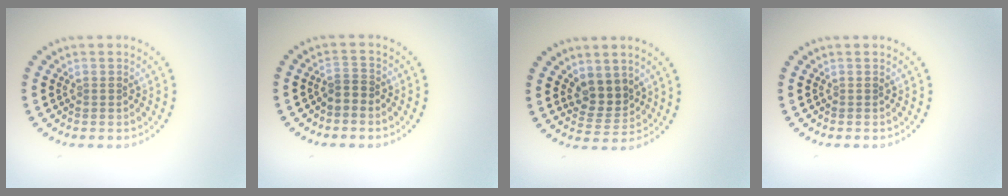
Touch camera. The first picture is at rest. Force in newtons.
{"total": 1.0, "press": 0.7, "slide": 0.7}
{"total": 2.9, "press": 2.5, "slide": 1.5}
{"total": 0.0}